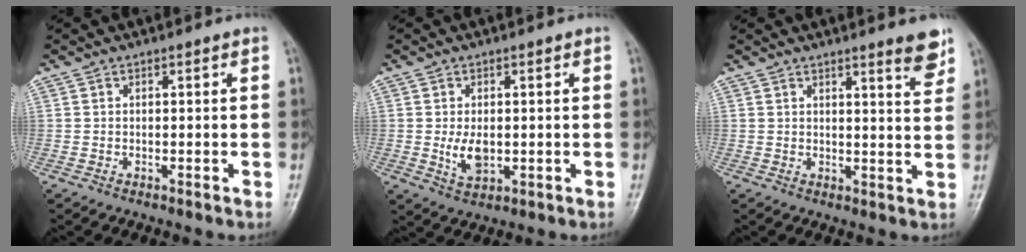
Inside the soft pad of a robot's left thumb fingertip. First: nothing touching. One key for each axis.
{"total": 4.7, "fx": -0.2, "fy": 2.8, "fz": 3.7, "tx": -0.062, "ty": -0.009, "tz": 0.003}
{"total": 4.8, "fx": 3.5, "fy": 0.5, "fz": 3.3, "tx": -0.031, "ty": -0.028, "tz": 0.045}